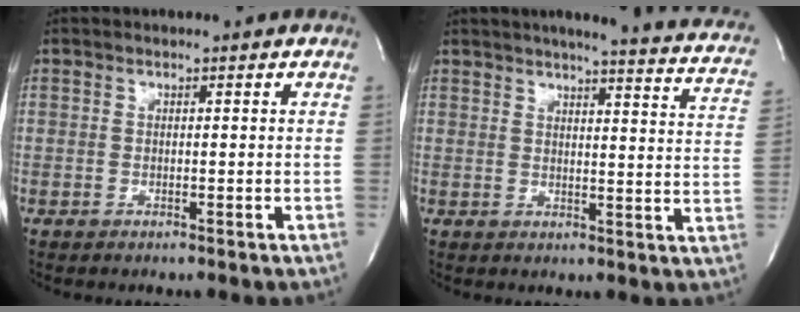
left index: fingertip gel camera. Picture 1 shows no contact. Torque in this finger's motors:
{"motor_torque": [-0.10, -0.11, 0.32, 0.08]}